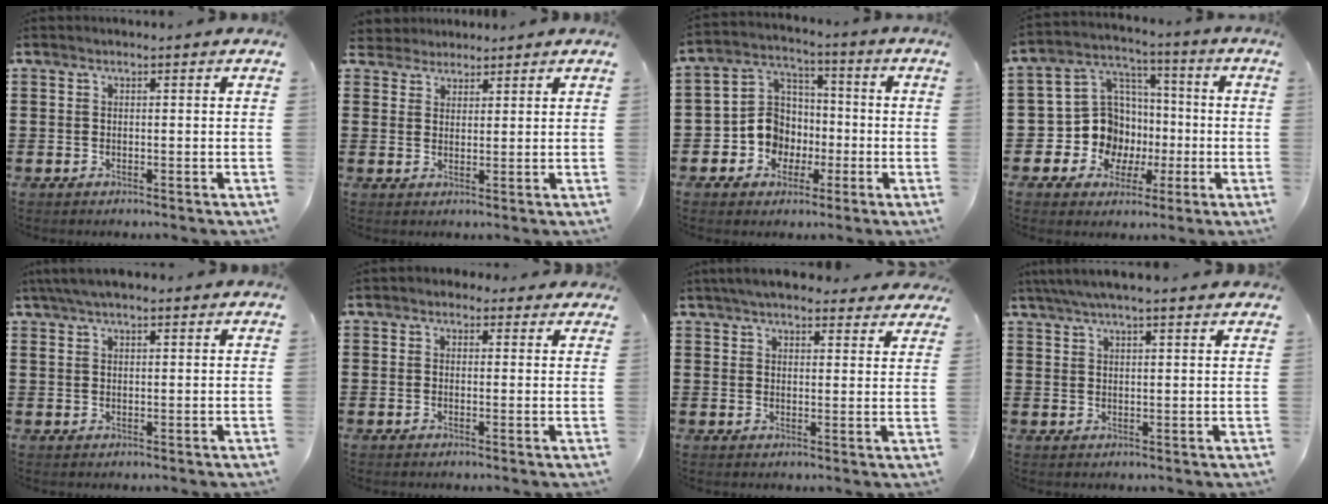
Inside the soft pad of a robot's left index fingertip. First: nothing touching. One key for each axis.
{"total": 2.4, "fx": 2.0, "fy": 1.1, "fz": -0.4, "tx": -0.003, "ty": 0.006, "tz": 0.039}
{"total": 8.1, "fx": -1.9, "fy": 7.4, "fz": 2.6, "tx": -0.094, "ty": 0.007, "tz": -0.039}
{"total": 11.0, "fx": -1.4, "fy": 10.3, "fz": 3.7, "tx": -0.121, "ty": 0.005, "tz": -0.018}
{"total": 3.7, "fx": 2.6, "fy": 1.2, "fz": 2.3, "tx": -0.051, "ty": 0.009, "tz": 0.048}
{"total": 1.7, "fx": 1.1, "fy": 1.3, "fz": 0.4, "tx": -0.006, "ty": 0.006, "tz": 0.018}
{"total": 5.2, "fx": 4.8, "fy": 0.9, "fz": 2.0, "tx": -0.050, "ty": -0.008, "tz": 0.090}
{"total": 4.3, "fx": 3.6, "fy": 0.2, "fz": 2.3, "tx": -0.053, "ty": -0.002, "tz": 0.065}